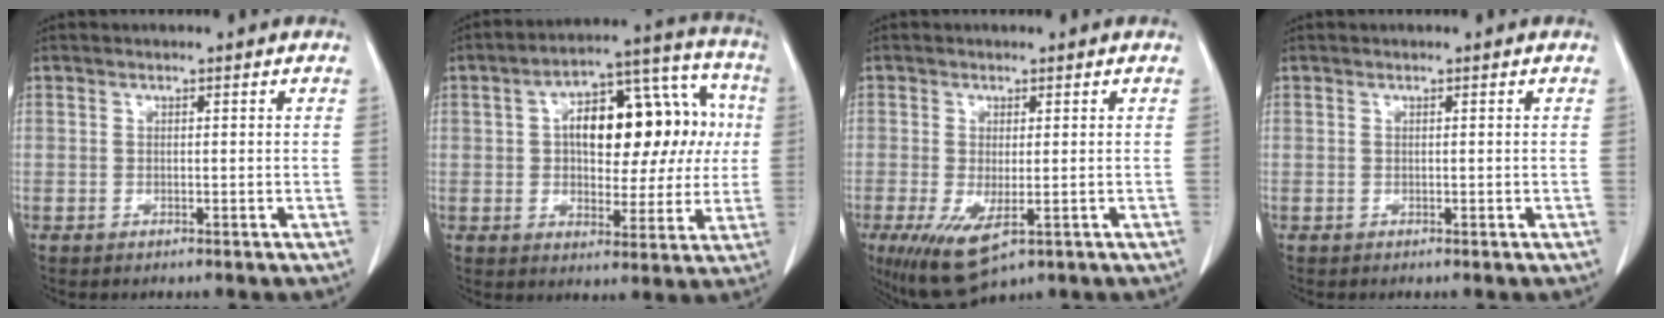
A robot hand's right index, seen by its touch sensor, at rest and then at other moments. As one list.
[{"total": 17.6, "force": [2.3, 8.5, 15.2], "torque": [-0.216, 0.055, 0.036]}, {"total": 7.8, "force": [-3.1, 2.6, 6.7], "torque": [-0.124, -0.027, -0.040]}, {"total": 0.0}]